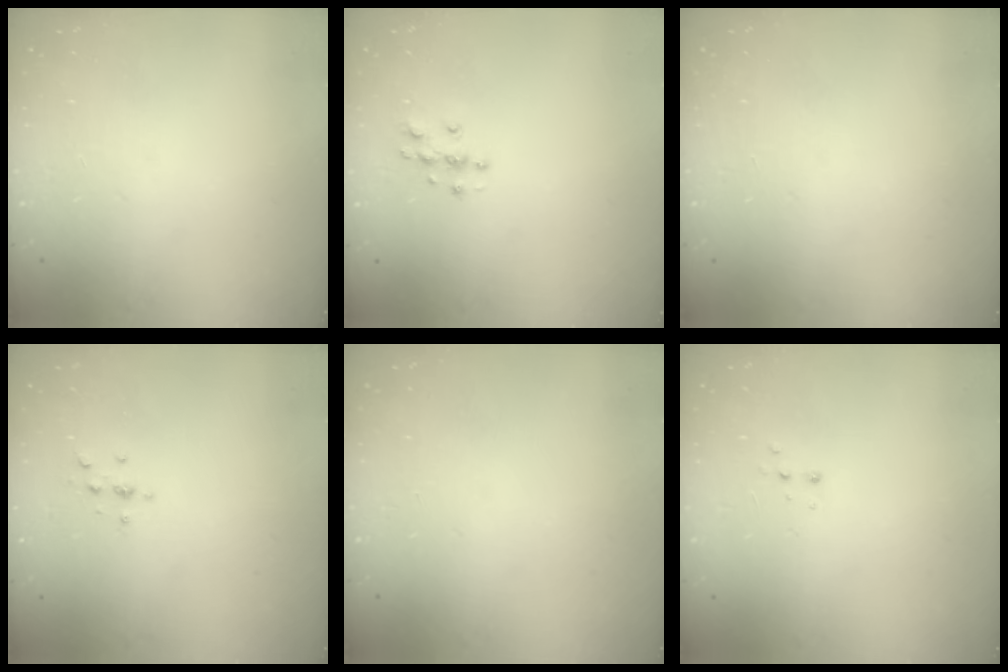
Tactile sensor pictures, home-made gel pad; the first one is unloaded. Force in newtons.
{"total": 3.6, "press": 3.6, "slide": 0.5}
{"total": 0.0}
{"total": 2.3, "press": 2.2, "slide": 0.2}
{"total": 0.0}
{"total": 2.7, "press": 2.7, "slide": 0.5}